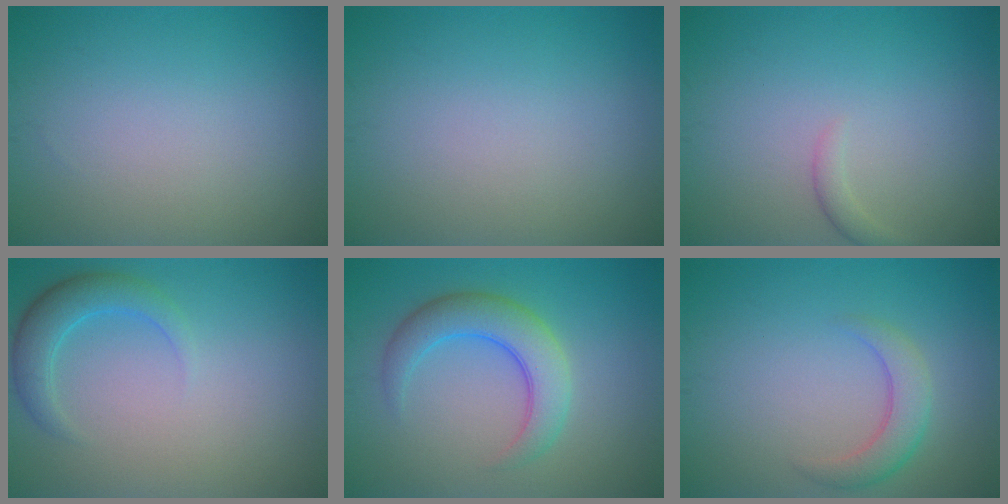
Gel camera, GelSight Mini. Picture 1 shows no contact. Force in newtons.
{"total": 0.0}
{"total": 1.1, "press": 1.1, "slide": 0.2}
{"total": 3.0, "press": 3.0, "slide": 0.1}
{"total": 4.8, "press": 4.8, "slide": 0.2}
{"total": 2.8, "press": 2.8, "slide": 0.1}